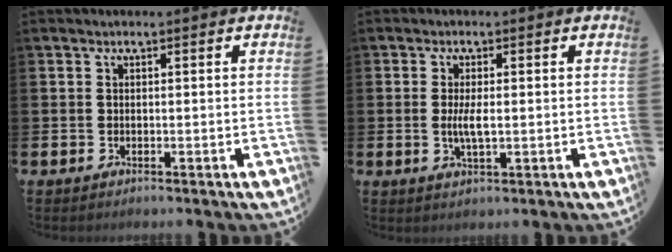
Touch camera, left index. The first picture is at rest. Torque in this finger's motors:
{"motor_torque": [0.75, 0.08, 0.23, 0.15]}